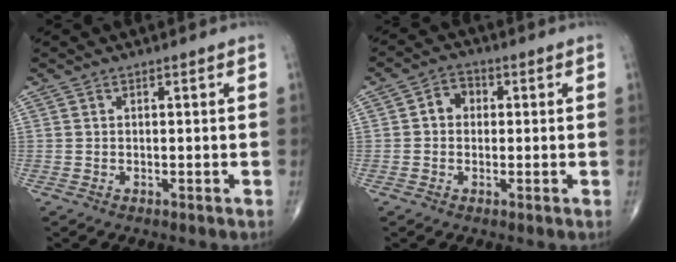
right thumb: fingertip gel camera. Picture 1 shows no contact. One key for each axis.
{"total": 4.0, "fx": 0.3, "fy": 3.3, "fz": 2.2, "tx": -0.018, "ty": 0.015, "tz": -0.004}